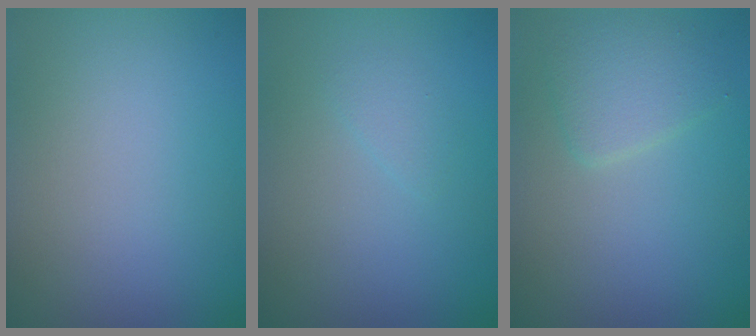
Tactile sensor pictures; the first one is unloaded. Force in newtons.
{"total": 0.9, "press": 0.9, "slide": 0.0}
{"total": 2.5, "press": 2.5, "slide": 0.1}